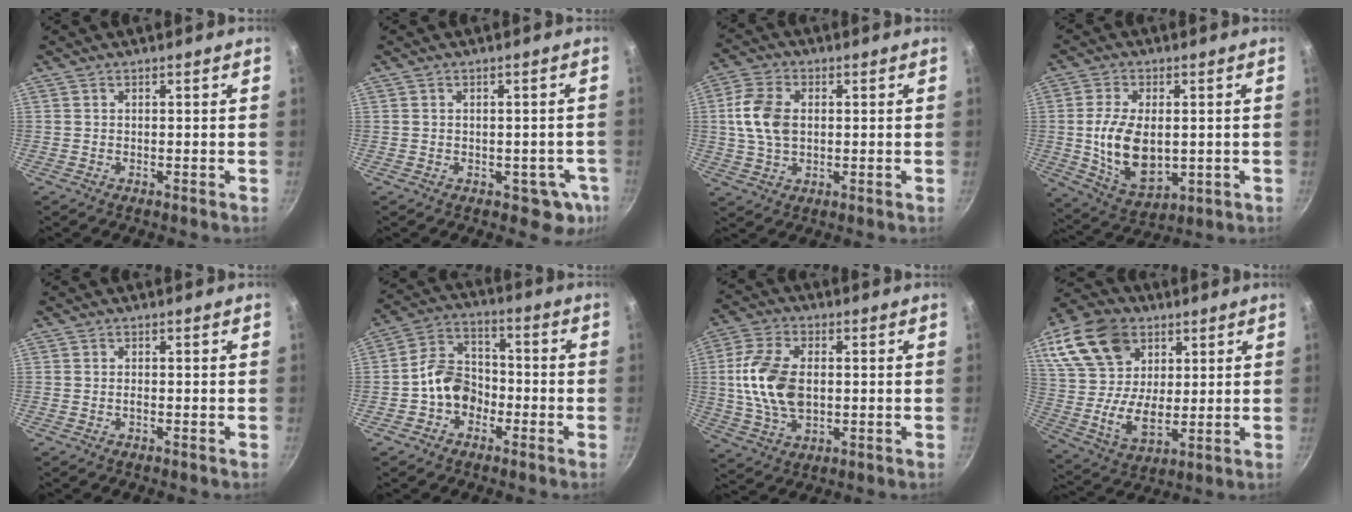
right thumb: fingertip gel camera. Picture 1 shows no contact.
{"total": 5.5, "force": [-1.6, 3.8, 3.6], "torque": [-0.009, 0.021, -0.008]}
{"total": 9.1, "force": [0.8, 6.1, 6.7], "torque": [-0.121, 0.013, 0.010]}
{"total": 13.5, "force": [-0.1, 7.9, 10.9], "torque": [-0.186, -0.009, 0.016]}
{"total": 0.7, "force": [-0.3, 0.3, 0.5], "torque": [-0.009, 0.004, -0.007]}
{"total": 9.2, "force": [-2.9, 7.1, 5.0], "torque": [-0.054, 0.042, -0.065]}
{"total": 13.3, "force": [0.3, 8.2, 10.4], "torque": [-0.194, 0.007, 0.003]}
{"total": 21.7, "force": [9.6, 14.8, 12.7], "torque": [-0.246, -0.011, 0.180]}